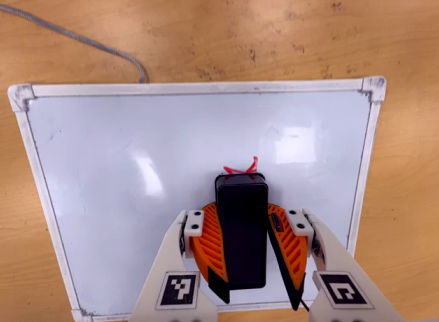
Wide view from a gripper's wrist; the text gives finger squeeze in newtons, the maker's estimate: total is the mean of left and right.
{"total": 14.3, "left": 16.5, "right": 12.2}